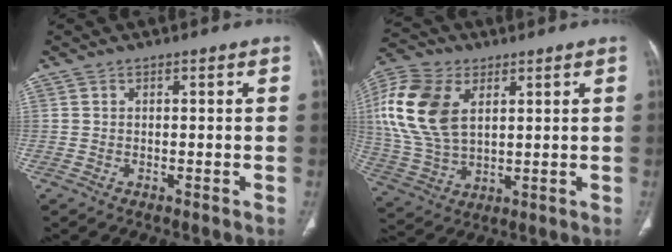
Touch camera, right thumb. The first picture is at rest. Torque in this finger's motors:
{"motor_torque": [0.28, 0.49, 1.24, -0.39, 0.28]}